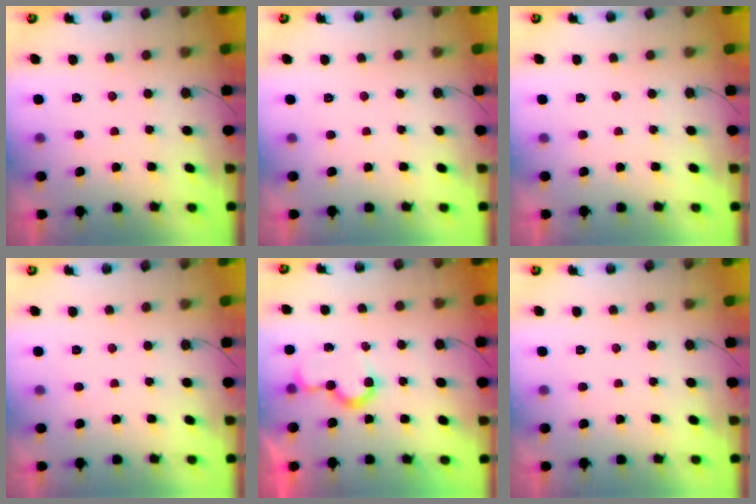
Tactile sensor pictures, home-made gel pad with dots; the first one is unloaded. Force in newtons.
{"total": 1.7, "press": 1.7, "slide": 0.1}
{"total": 1.8, "press": 1.8, "slide": 0.1}
{"total": 1.7, "press": 1.7, "slide": 0.1}
{"total": 7.6, "press": 7.6, "slide": 0.5}
{"total": 1.7, "press": 1.7, "slide": 0.1}